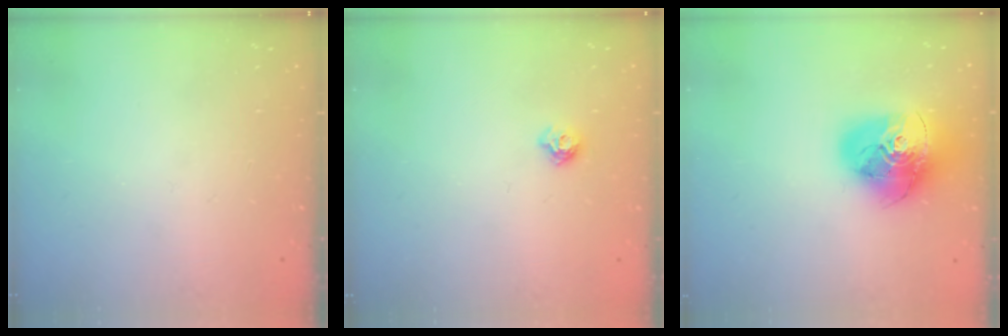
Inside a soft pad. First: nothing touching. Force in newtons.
{"total": 5.6, "press": 5.6, "slide": 0.9}
{"total": 18.4, "press": 18.3, "slide": 2.1}